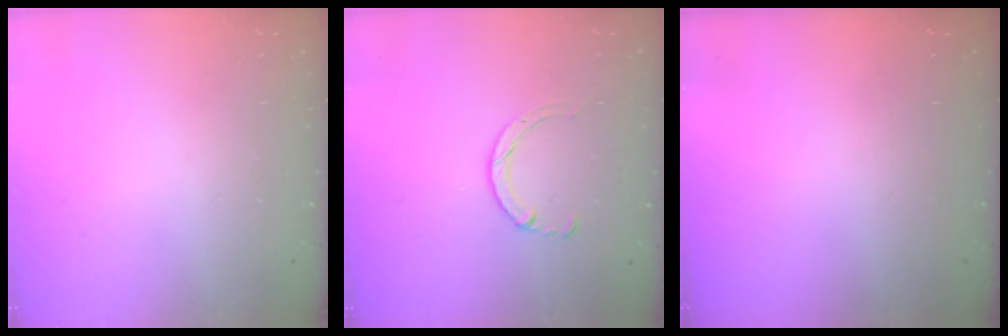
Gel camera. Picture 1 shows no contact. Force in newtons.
{"total": 2.9, "press": 2.8, "slide": 0.4}
{"total": 0.0}